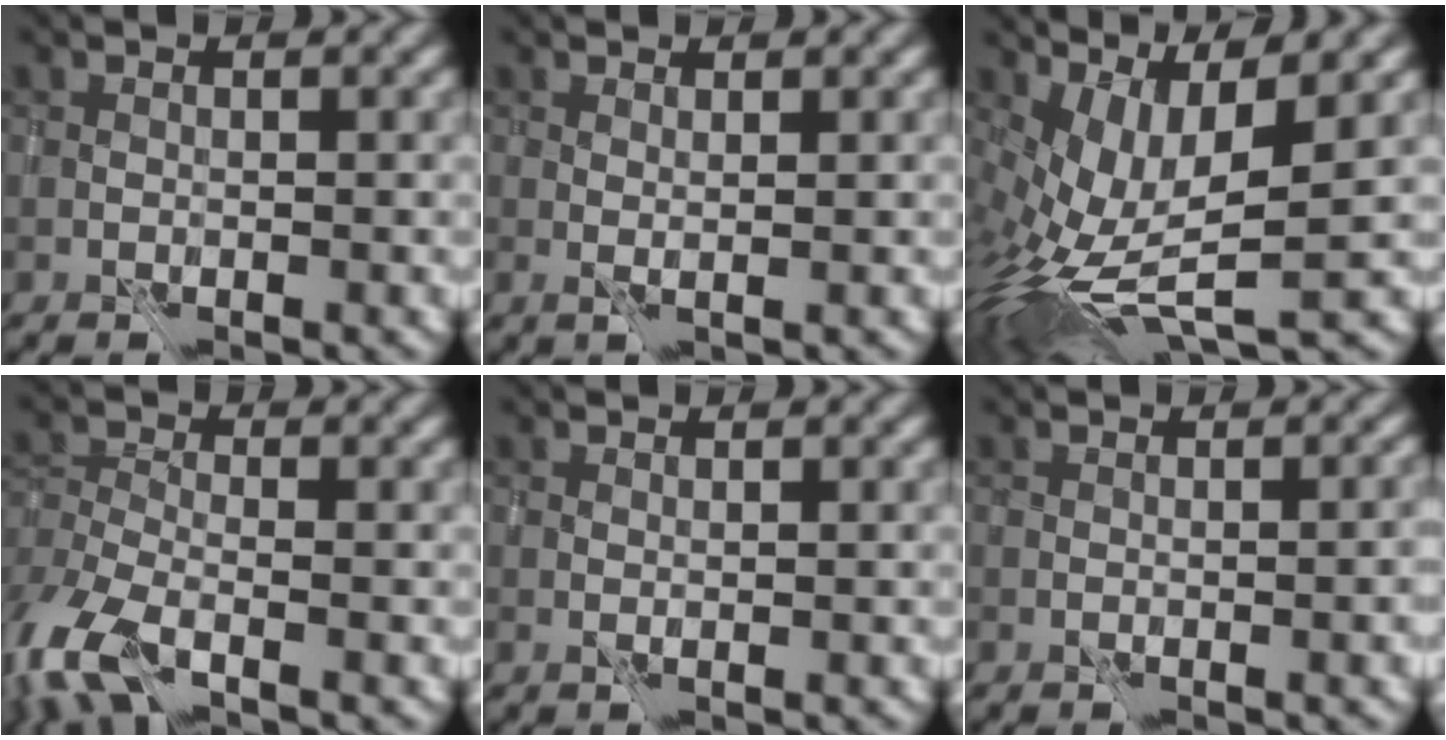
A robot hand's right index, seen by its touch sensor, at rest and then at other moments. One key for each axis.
{"total": 1.2, "fx": 1.1, "fy": -0.3, "fz": 0.2, "tx": -0.006, "ty": -0.001, "tz": 0.017}
{"total": 8.5, "fx": 0.3, "fy": 2.7, "fz": 8.1, "tx": -0.175, "ty": -0.003, "tz": 0.012}
{"total": 6.7, "fx": -4.8, "fy": 2.7, "fz": 3.8, "tx": -0.092, "ty": -0.025, "tz": -0.094}
{"total": 0.7, "fx": 0.7, "fy": -0.2, "fz": 0.0, "tx": -0.002, "ty": -0.003, "tz": 0.009}
{"total": 2.4, "fx": -0.5, "fy": 0.8, "fz": 2.2, "tx": -0.007, "ty": 0.008, "tz": 0.000}